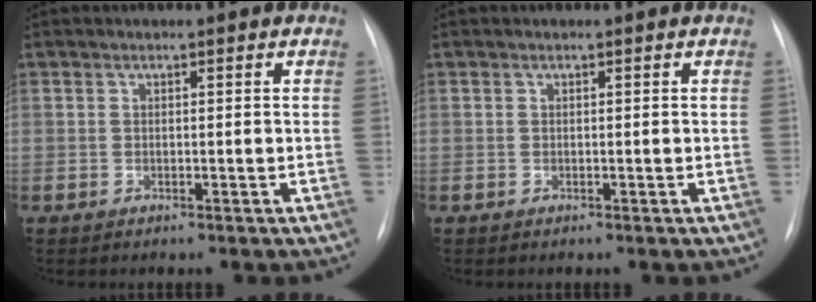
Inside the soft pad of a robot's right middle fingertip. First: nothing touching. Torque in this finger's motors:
{"motor_torque": [0.00, 0.00, 0.00, 0.00]}